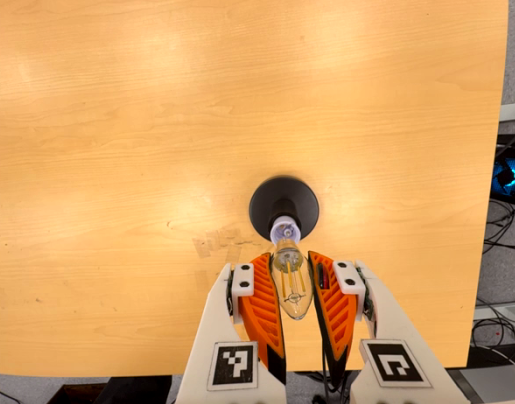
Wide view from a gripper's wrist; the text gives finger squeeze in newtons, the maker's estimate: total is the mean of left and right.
{"total": 20.9, "left": 24.1, "right": 17.8}